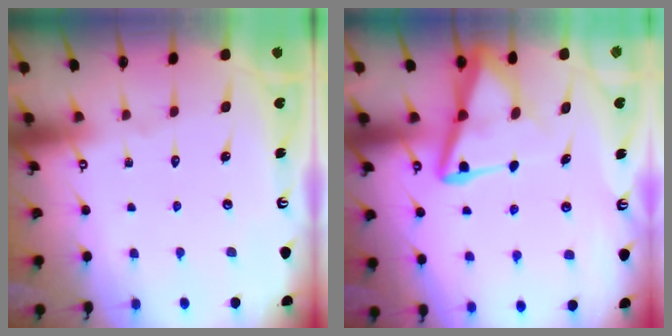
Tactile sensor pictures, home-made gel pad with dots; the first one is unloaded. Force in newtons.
{"total": 8.3, "press": 8.2, "slide": 1.1}